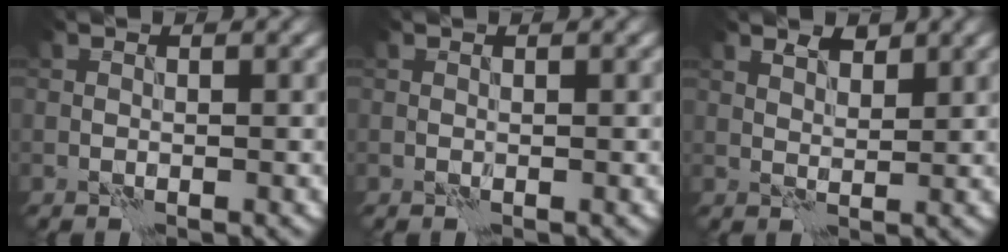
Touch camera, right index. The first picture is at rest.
{"total": 0.0}
{"total": 1.8, "force": [1.4, 0.6, 0.8], "torque": [-0.009, -0.006, 0.030]}